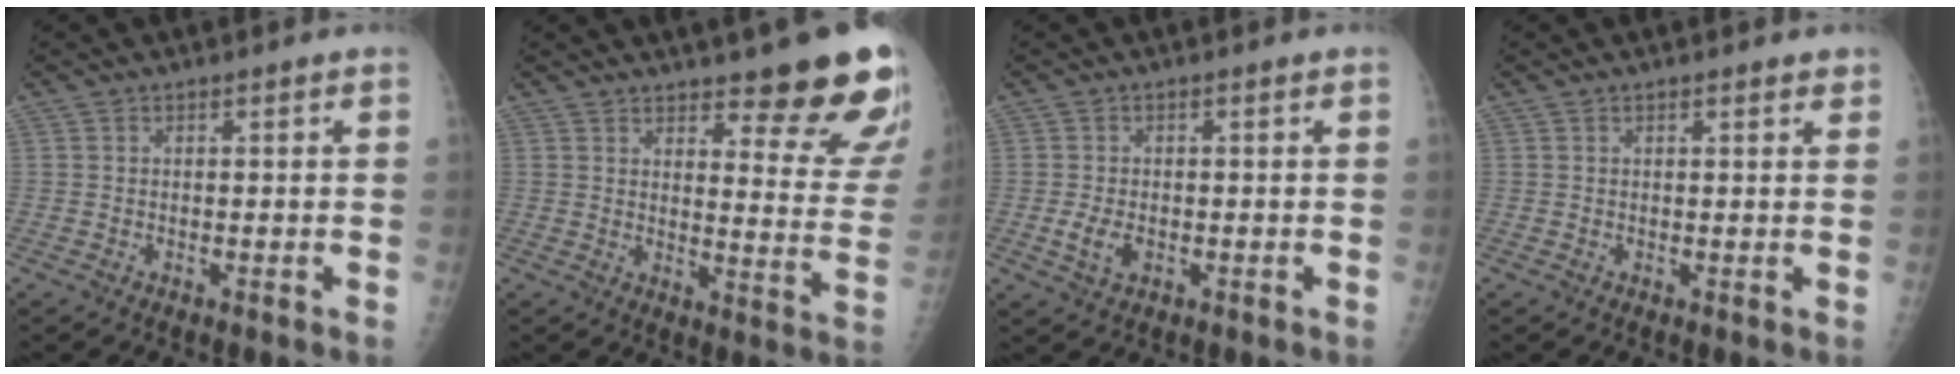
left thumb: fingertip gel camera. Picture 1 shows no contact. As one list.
[{"total": 17.7, "force": [12.4, 4.5, 11.7], "torque": [-0.108, -0.086, 0.153]}, {"total": 3.5, "force": [-0.8, 2.1, 2.7], "torque": [-0.055, -0.004, -0.012]}, {"total": 1.8, "force": [1.3, 0.6, 1.0], "torque": [-0.007, -0.003, 0.015]}]